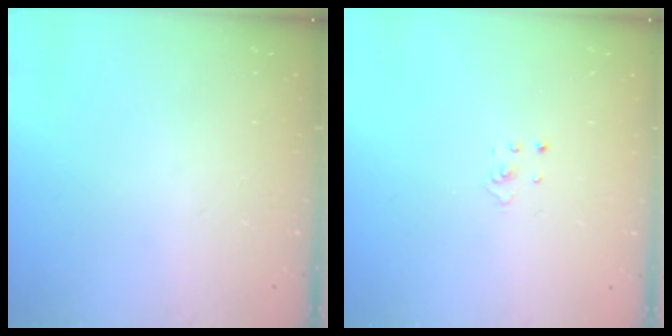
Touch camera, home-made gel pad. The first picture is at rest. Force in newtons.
{"total": 0.9, "press": 0.9, "slide": 0.1}